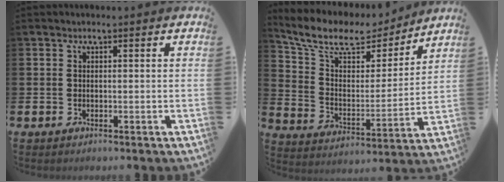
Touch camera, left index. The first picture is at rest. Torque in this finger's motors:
{"motor_torque": [1.09, -1.06, 0.35, 0.08]}